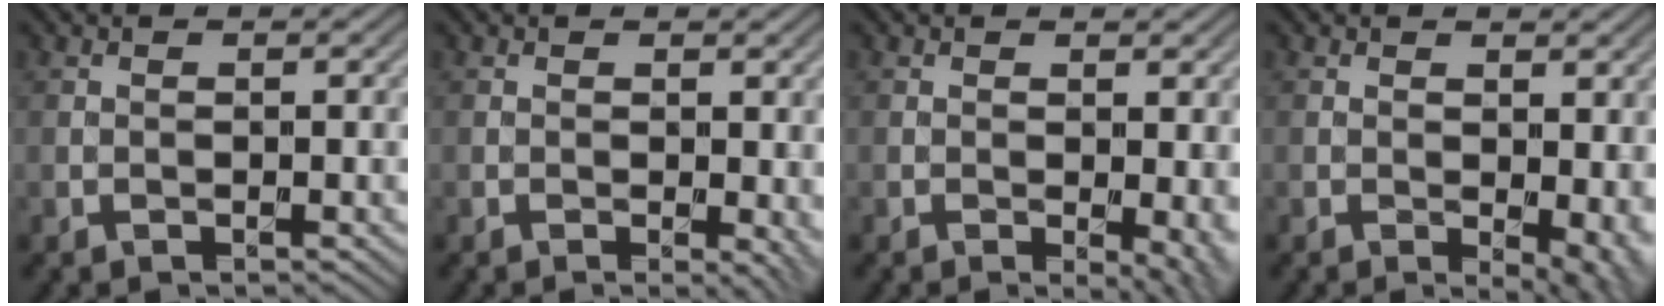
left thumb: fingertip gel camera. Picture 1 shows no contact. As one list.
[{"total": 2.4, "force": [-0.1, 1.0, 2.1], "torque": [-0.024, -0.005, -0.001]}, {"total": 3.7, "force": [-0.3, 1.2, 3.4], "torque": [-0.040, -0.006, -0.004]}, {"total": 4.7, "force": [-0.3, 2.2, 4.1], "torque": [-0.053, -0.010, 0.000]}]